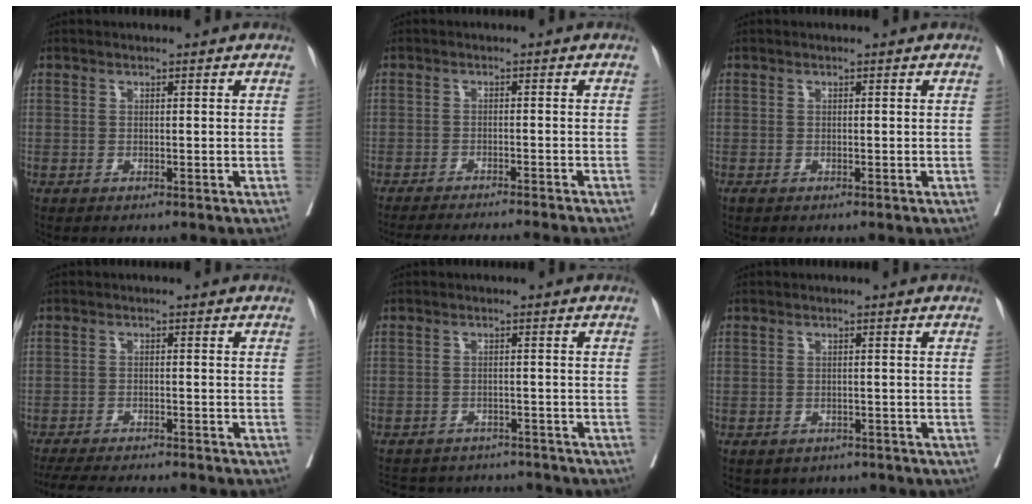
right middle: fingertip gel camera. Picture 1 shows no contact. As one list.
[{"total": 13.5, "force": [-12.4, -0.3, 5.1], "torque": [-0.059, -0.025, -0.169]}, {"total": 0.0}, {"total": 15.5, "force": [-14.0, 1.9, 6.3], "torque": [-0.113, -0.027, -0.189]}, {"total": 13.0, "force": [-12.1, 4.1, 2.6], "torque": [-0.052, 0.017, -0.149]}, {"total": 6.7, "force": [-5.8, 3.2, 0.8], "torque": [0.000, 0.007, -0.066]}]